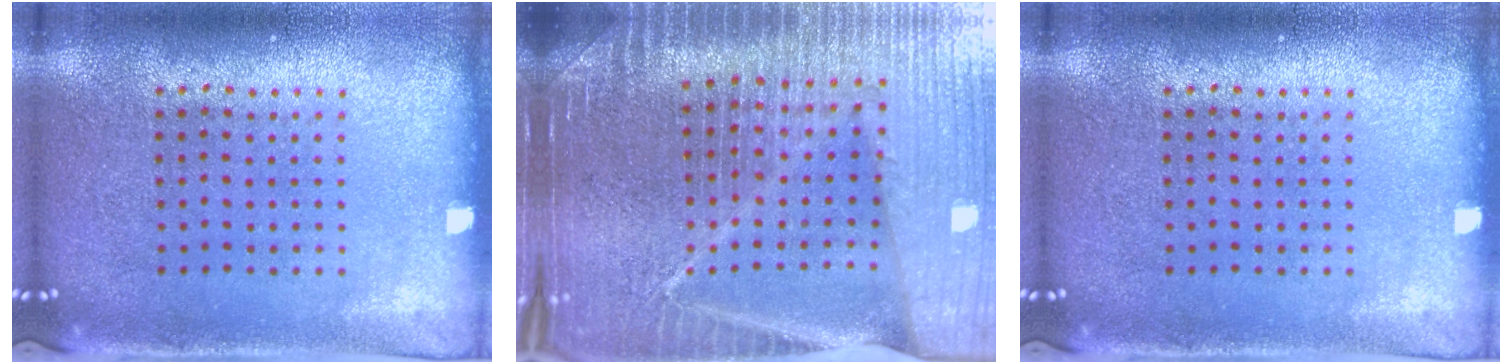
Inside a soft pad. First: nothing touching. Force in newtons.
{"total": 6.3, "press": 5.5, "slide": 3.0}
{"total": 0.0}